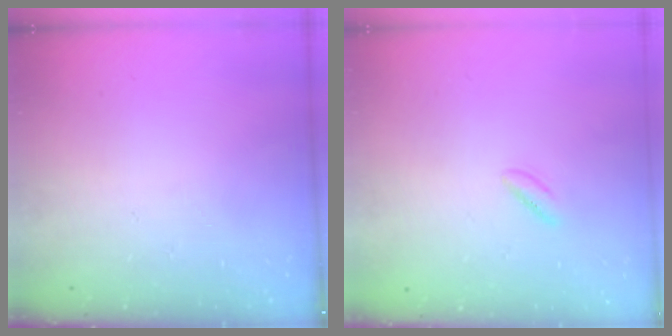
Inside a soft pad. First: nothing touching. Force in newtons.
{"total": 1.5, "press": 1.3, "slide": 0.8}